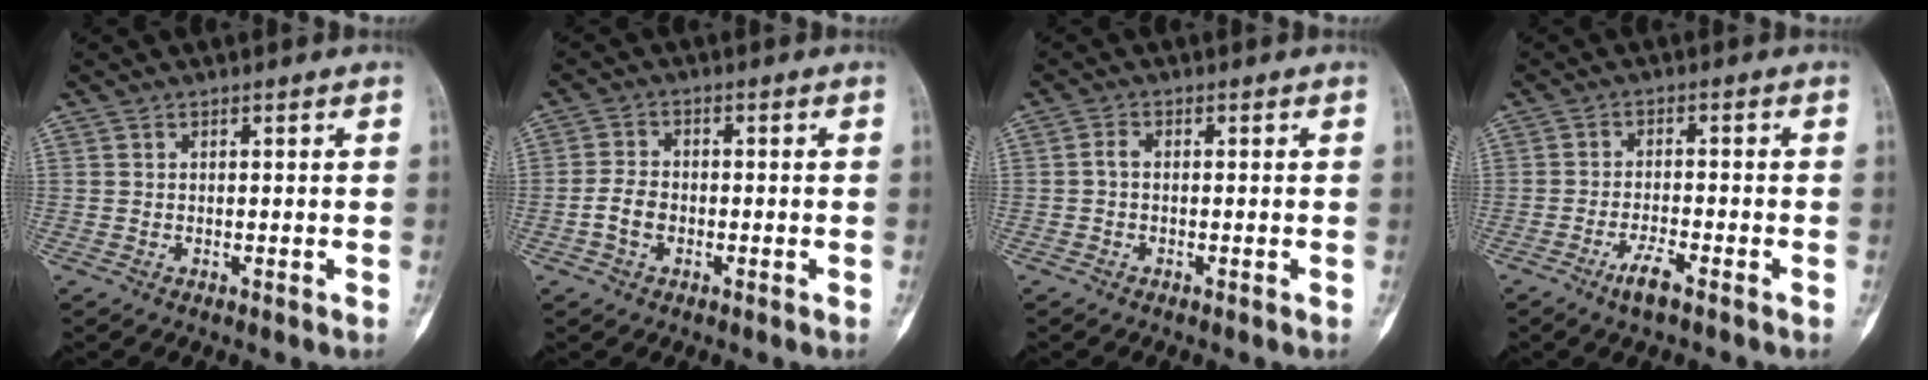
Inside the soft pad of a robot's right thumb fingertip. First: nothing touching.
{"total": 4.0, "force": [-1.3, 2.8, 2.5], "torque": [-0.049, 0.014, -0.027]}
{"total": 1.4, "force": [-0.3, 0.8, 1.1], "torque": [-0.019, 0.002, -0.010]}
{"total": 4.1, "force": [-2.7, 0.7, 3.0], "torque": [-0.062, 0.011, -0.053]}